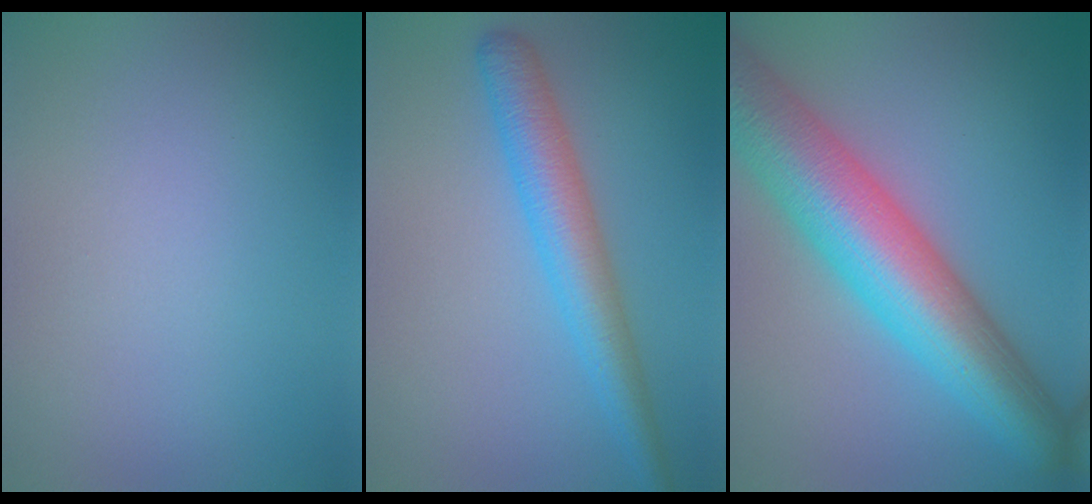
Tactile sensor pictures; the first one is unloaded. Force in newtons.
{"total": 4.6, "press": 4.6, "slide": 0.1}
{"total": 11.5, "press": 11.5, "slide": 0.3}